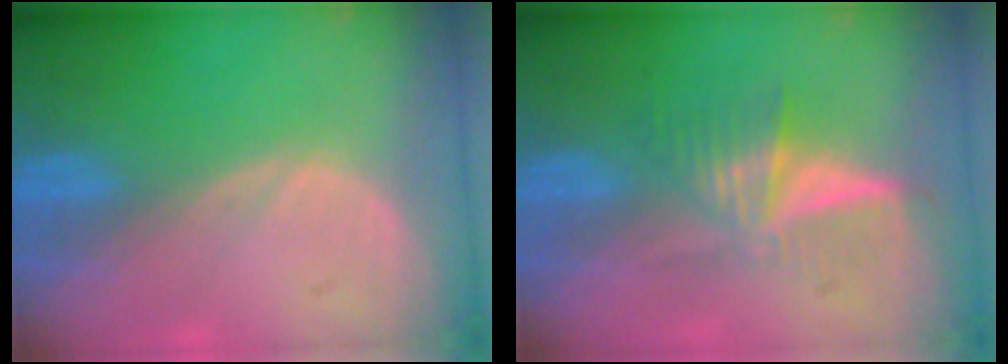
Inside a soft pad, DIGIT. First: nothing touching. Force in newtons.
{"total": 6.5, "press": 5.5, "slide": 3.6}